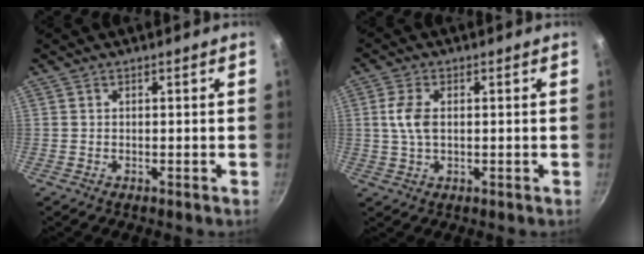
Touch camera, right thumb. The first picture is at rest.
{"total": 5.1, "force": [0.6, 2.9, 4.2], "torque": [-0.088, 0.005, 0.009]}